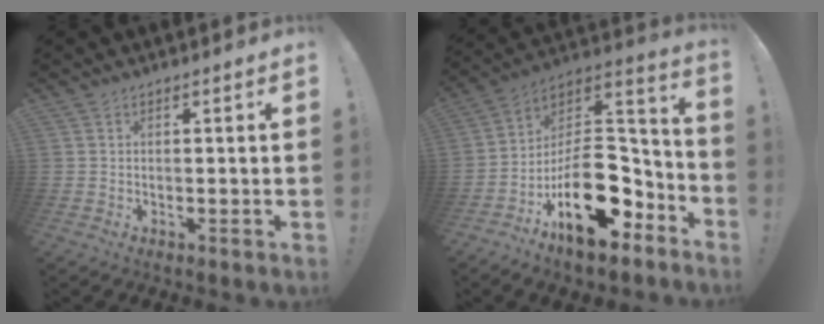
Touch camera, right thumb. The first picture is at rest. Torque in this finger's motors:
{"motor_torque": [3.48, 1.52, 1.85, -0.92, 0.64]}